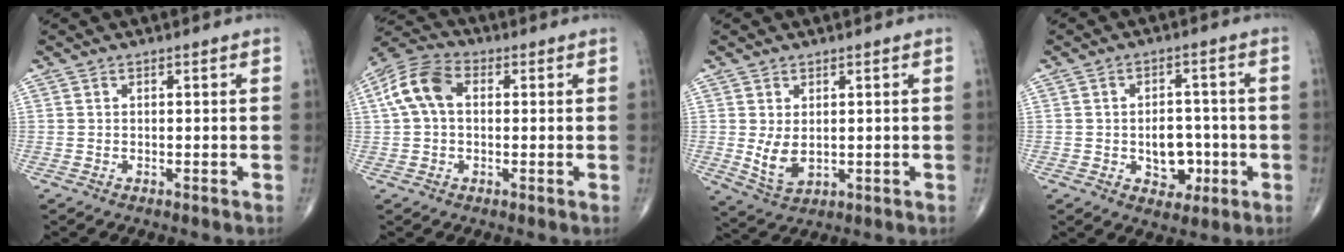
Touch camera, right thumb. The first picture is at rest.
{"total": 9.1, "force": [1.2, 6.0, 6.7], "torque": [-0.140, 0.029, 0.016]}
{"total": 5.1, "force": [0.3, 3.1, 4.0], "torque": [-0.072, -0.012, 0.019]}
{"total": 7.1, "force": [-1.6, 5.2, 4.7], "torque": [-0.029, 0.017, -0.015]}